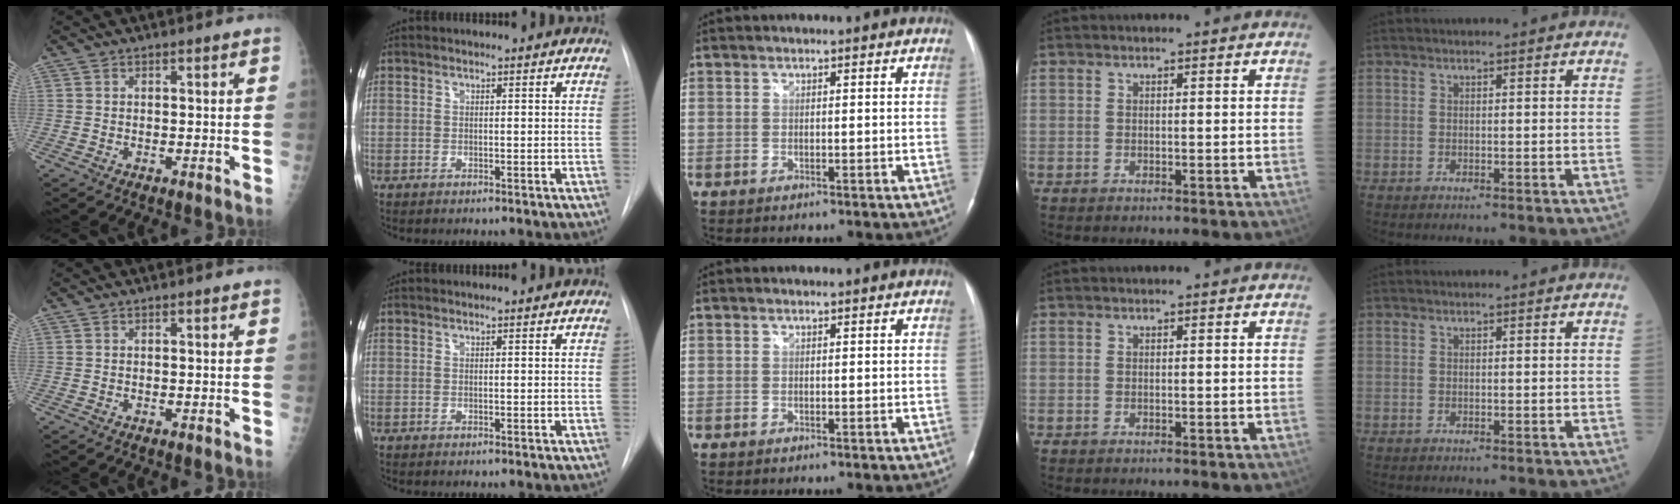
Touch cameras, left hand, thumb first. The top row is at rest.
{}